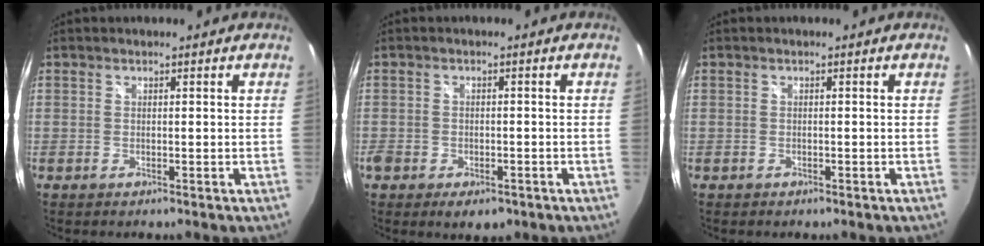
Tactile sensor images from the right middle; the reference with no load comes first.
{"total": 5.3, "force": [-3.2, 3.1, 3.0], "torque": [-0.067, -0.018, -0.051]}
{"total": 0.8, "force": [-0.6, 0.5, 0.2], "torque": [-0.007, -0.003, -0.008]}